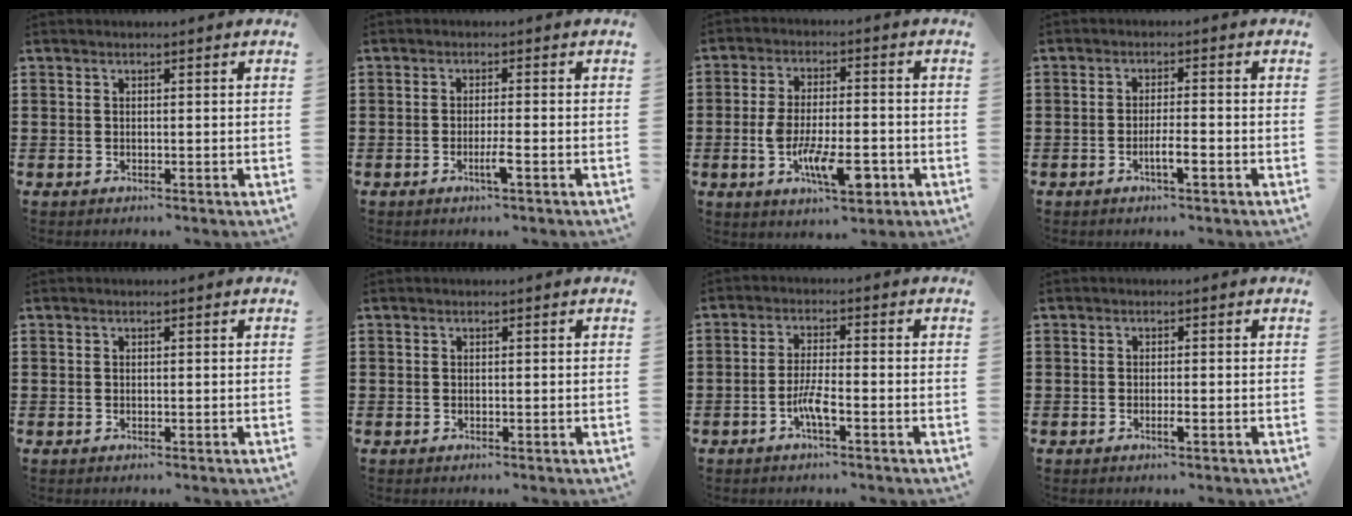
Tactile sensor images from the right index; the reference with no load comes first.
{"total": 2.8, "force": [-1.3, -0.2, 2.5], "torque": [-0.048, -0.008, -0.026]}
{"total": 10.0, "force": [-3.4, 3.9, 8.5], "torque": [-0.153, -0.005, -0.059]}
{"total": 3.2, "force": [-1.6, 0.3, 2.8], "torque": [-0.047, 0.002, -0.030]}
{"total": 0.0}
{"total": 0.0}
{"total": 4.0, "force": [-2.0, 0.5, 3.5], "torque": [-0.079, -0.007, -0.041]}
{"total": 1.4, "force": [-0.6, 0.0, 1.2], "torque": [-0.022, -0.003, -0.010]}